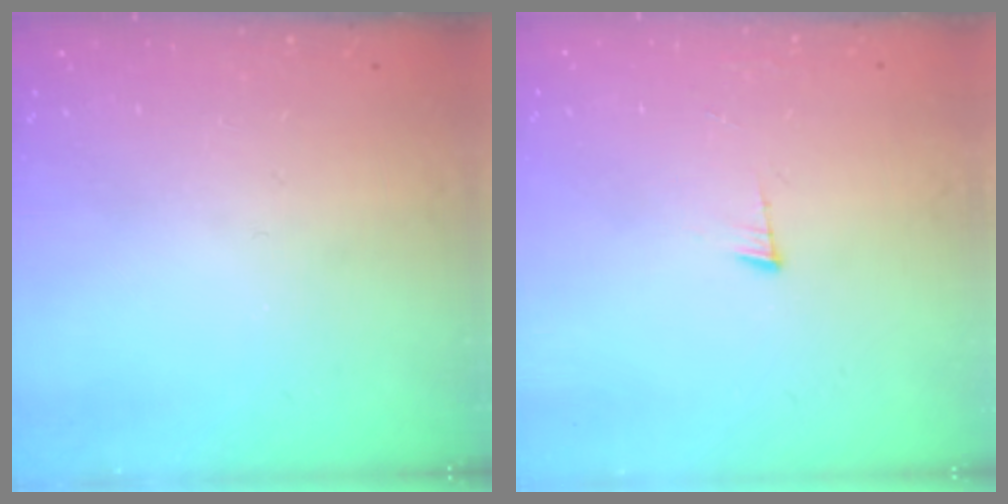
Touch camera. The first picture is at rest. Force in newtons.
{"total": 3.6, "press": 3.5, "slide": 0.5}